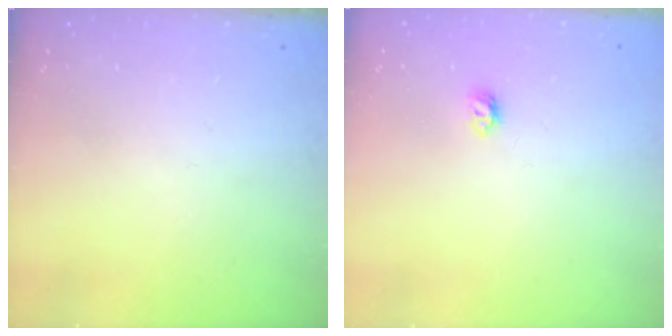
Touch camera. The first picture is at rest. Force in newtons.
{"total": 3.9, "press": 3.9, "slide": 0.6}